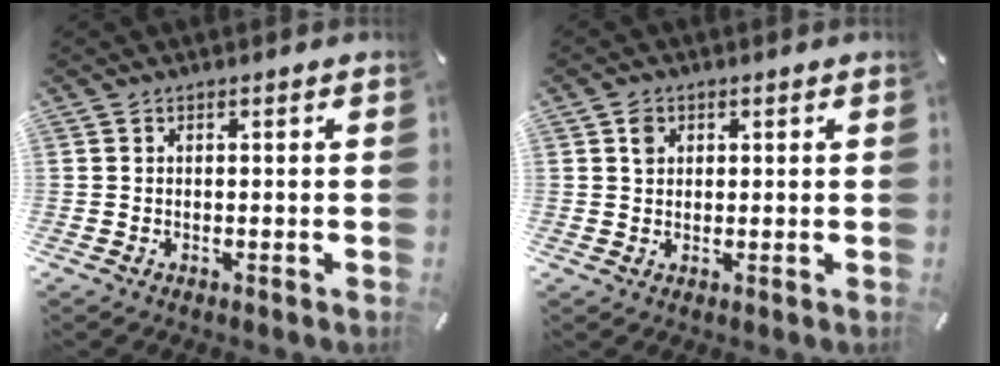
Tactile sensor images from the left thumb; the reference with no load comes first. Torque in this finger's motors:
{"motor_torque": [0.26, 0.25, 0.28, -0.33, 0.03]}